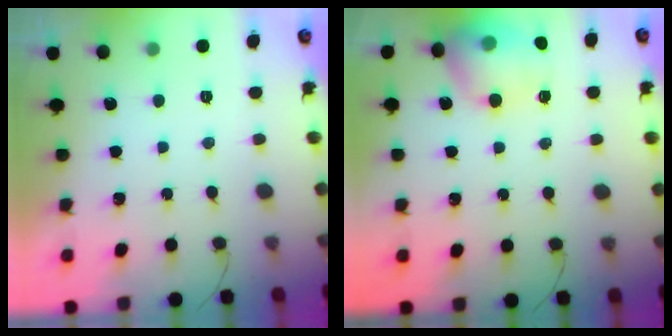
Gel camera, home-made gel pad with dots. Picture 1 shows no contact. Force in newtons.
{"total": 15.3, "press": 15.1, "slide": 2.0}